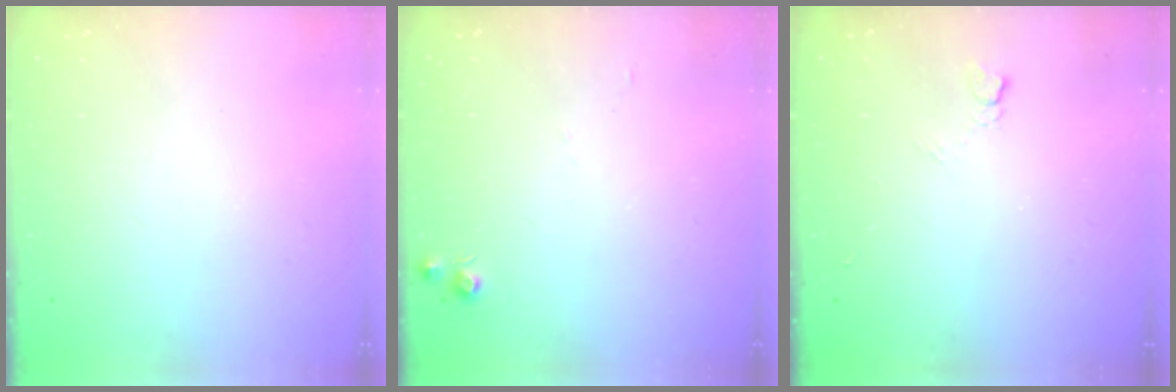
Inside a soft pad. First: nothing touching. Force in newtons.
{"total": 4.9, "press": 4.9, "slide": 0.7}
{"total": 3.3, "press": 3.3, "slide": 0.6}